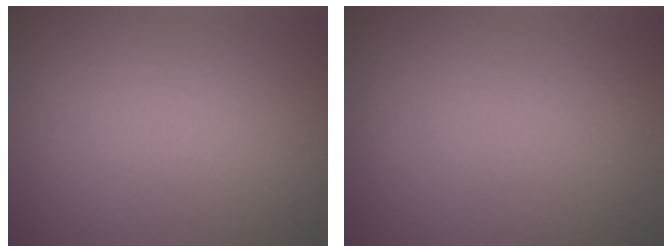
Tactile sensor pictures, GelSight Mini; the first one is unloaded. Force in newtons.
{"total": 0.0}